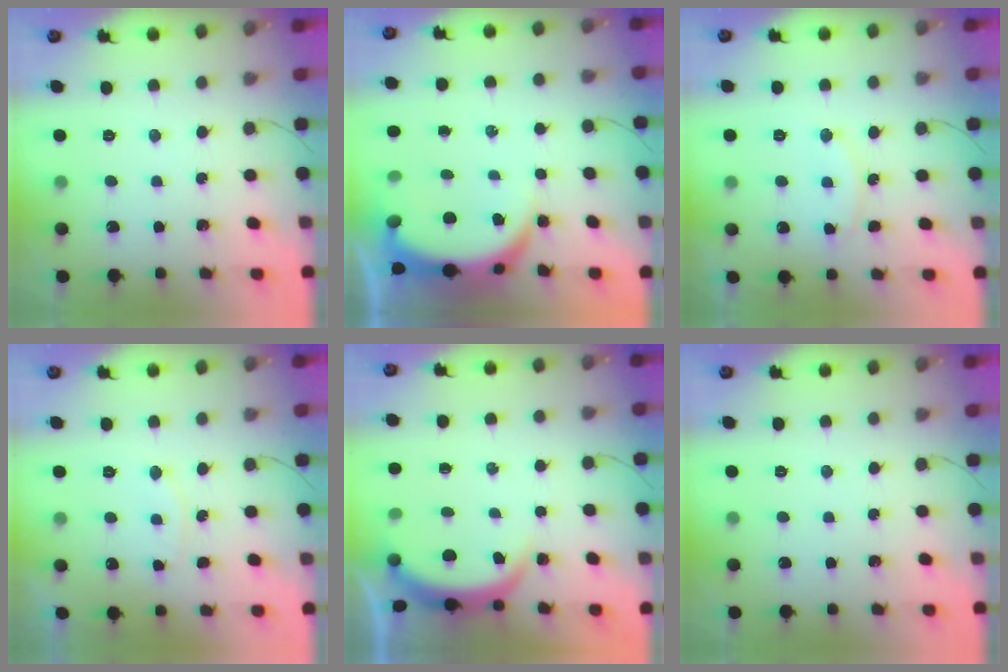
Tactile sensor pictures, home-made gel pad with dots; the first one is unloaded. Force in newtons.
{"total": 7.7, "press": 7.6, "slide": 1.1}
{"total": 10.2, "press": 10.2, "slide": 0.8}
{"total": 7.4, "press": 7.4, "slide": 0.5}
{"total": 3.9, "press": 3.9, "slide": 0.2}
{"total": 0.0}